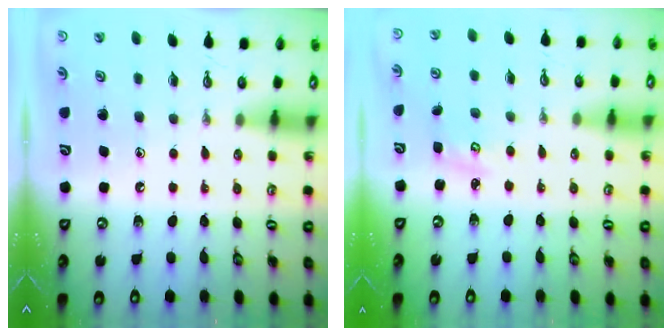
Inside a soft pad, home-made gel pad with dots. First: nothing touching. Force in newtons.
{"total": 2.6, "press": 2.6, "slide": 0.3}